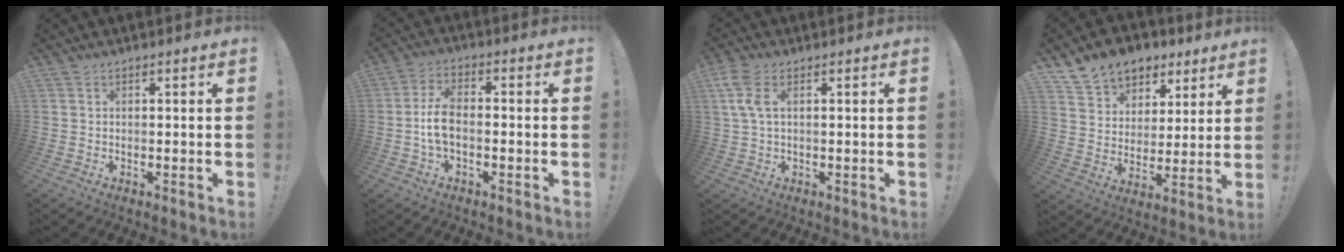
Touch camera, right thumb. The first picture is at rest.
{"total": 7.6, "force": [-1.3, 4.0, 6.3], "torque": [-0.136, 0.005, -0.019]}
{"total": 6.8, "force": [2.1, 3.1, 5.7], "torque": [-0.126, 0.004, 0.043]}
{"total": 11.9, "force": [8.2, 8.1, 3.0], "torque": [-0.048, -0.059, 0.157]}